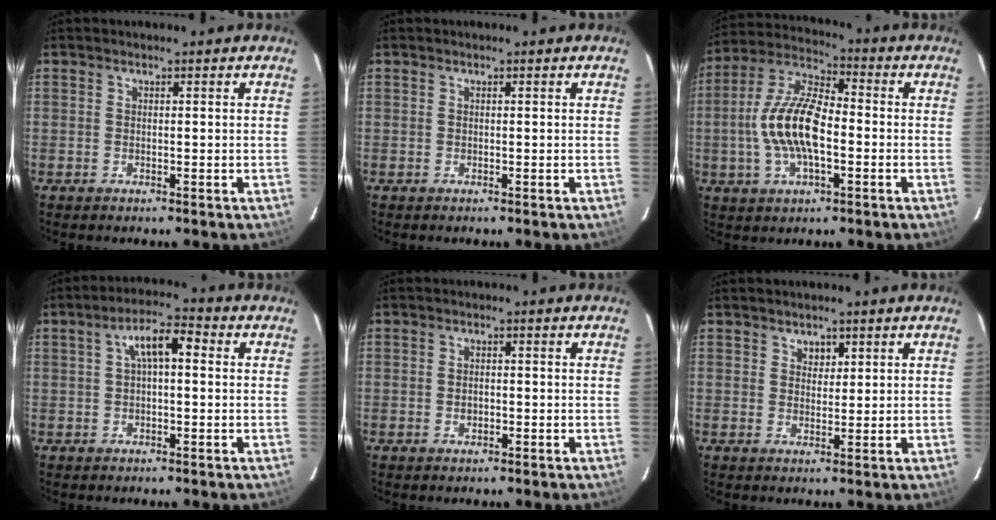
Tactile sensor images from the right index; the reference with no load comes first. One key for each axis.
{"total": 0.0}
{"total": 13.9, "fx": -2.3, "fy": 5.9, "fz": 12.3, "tx": -0.255, "ty": 0.009, "tz": -0.048}
{"total": 6.0, "fx": 0.9, "fy": 2.4, "fz": 5.4, "tx": -0.098, "ty": 0.022, "tz": 0.017}
{"total": 1.4, "fx": -0.5, "fy": 1.0, "fz": 0.9, "tx": -0.017, "ty": 0.004, "tz": -0.008}
{"total": 2.1, "fx": 1.3, "fy": 1.7, "fz": 0.5, "tx": -0.003, "ty": 0.006, "tz": 0.022}